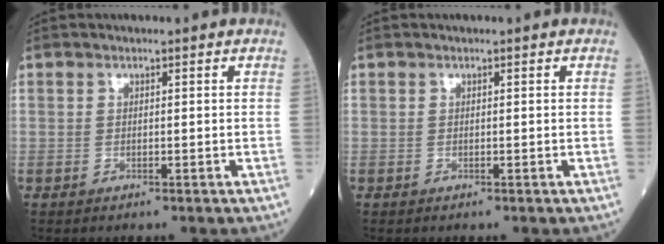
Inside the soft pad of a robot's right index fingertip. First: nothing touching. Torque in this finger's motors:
{"motor_torque": [0.02, -0.01, 0.02, 0.01]}